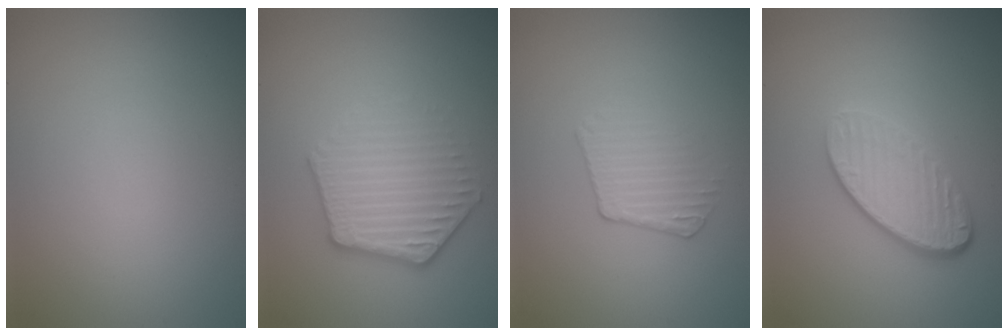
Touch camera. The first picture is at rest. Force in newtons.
{"total": 4.2, "press": 3.2, "slide": 2.7}
{"total": 1.8, "press": 0.9, "slide": 1.5}
{"total": 4.5, "press": 3.2, "slide": 3.2}